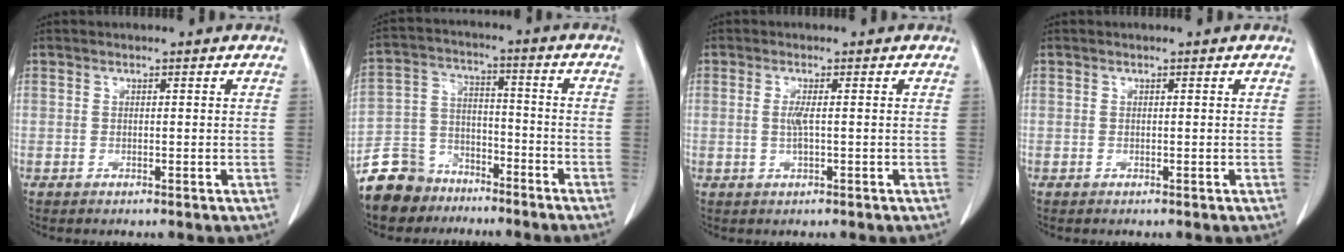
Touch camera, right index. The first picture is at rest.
{"total": 9.8, "force": [-7.7, 5.9, 1.4], "torque": [-0.040, 0.025, -0.141]}
{"total": 1.9, "force": [-0.1, 0.2, 1.9], "torque": [-0.044, -0.001, -0.002]}
{"total": 0.0}